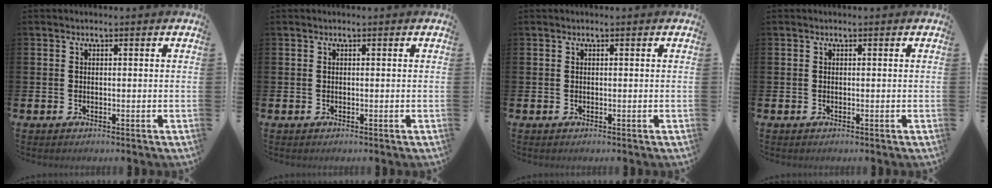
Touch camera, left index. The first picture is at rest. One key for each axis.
{"total": 0.0}
{"total": 0.0}
{"total": 0.0}